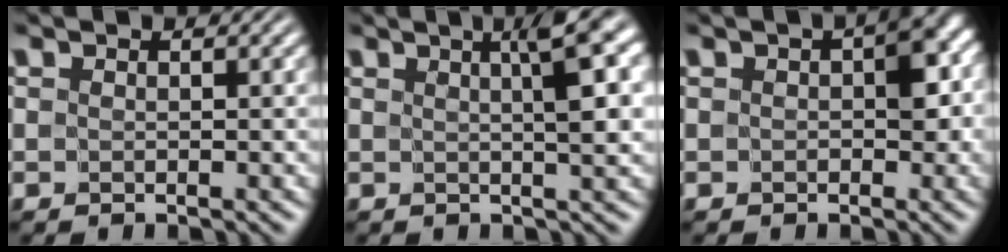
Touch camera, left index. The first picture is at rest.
{"total": 4.5, "force": [1.4, 0.5, 4.2], "torque": [-0.047, 0.008, 0.019]}
{"total": 3.0, "force": [0.1, 1.8, 2.4], "torque": [-0.025, 0.003, -0.004]}